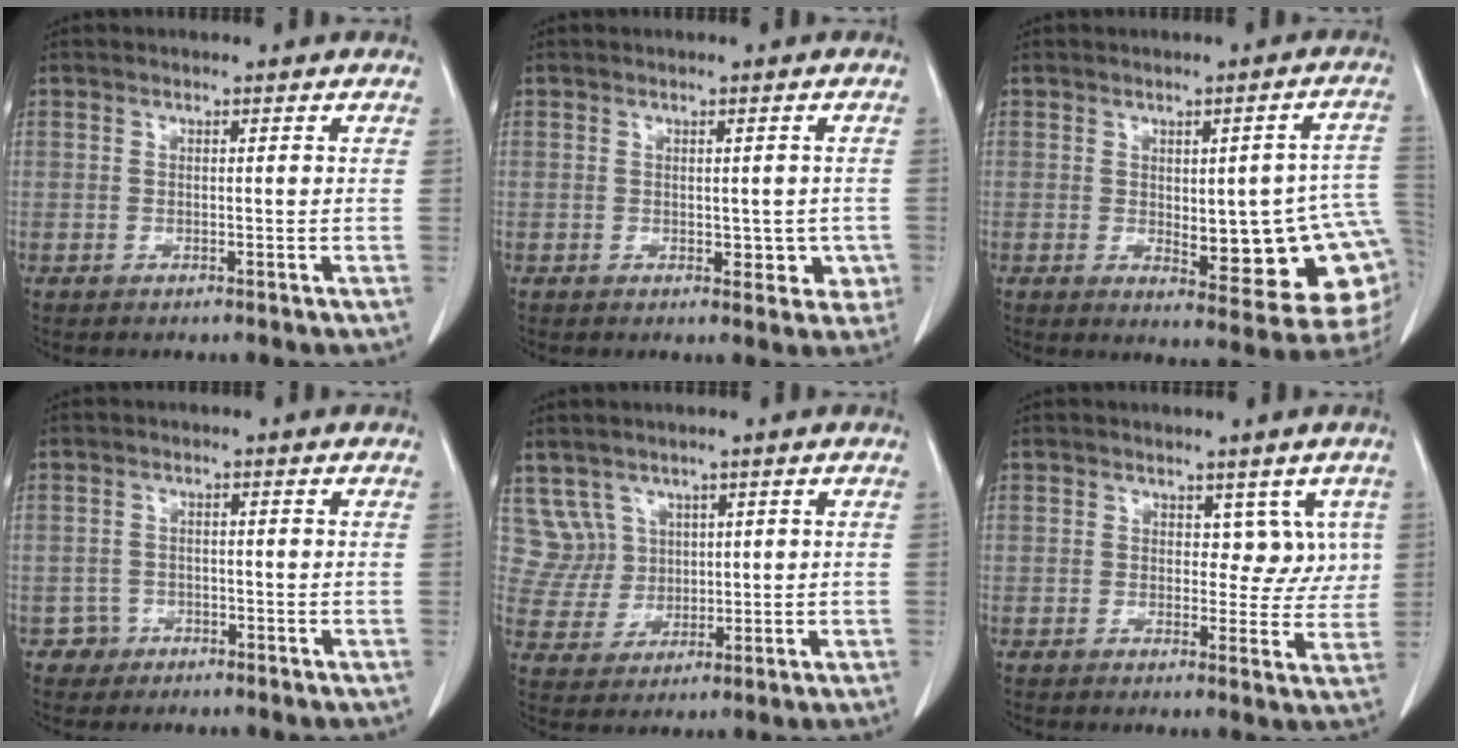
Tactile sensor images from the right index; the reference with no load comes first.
{"total": 3.6, "force": [-0.5, 2.5, 2.5], "torque": [-0.013, 0.007, 0.001]}
{"total": 16.6, "force": [-1.1, 4.7, 15.9], "torque": [-0.143, 0.014, 0.005]}
{"total": 2.3, "force": [-1.3, 1.8, -0.6], "torque": [0.016, 0.014, -0.025]}
{"total": 5.8, "force": [2.9, 5.0, -0.4], "torque": [0.009, 0.013, 0.068]}
{"total": 4.4, "force": [1.6, 3.1, 2.7], "torque": [-0.011, 0.007, 0.020]}